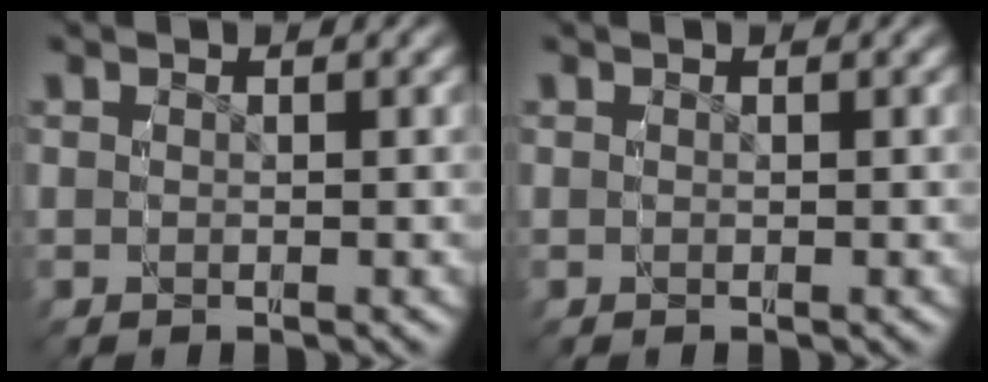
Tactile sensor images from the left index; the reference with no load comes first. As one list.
[{"total": 0.0}]